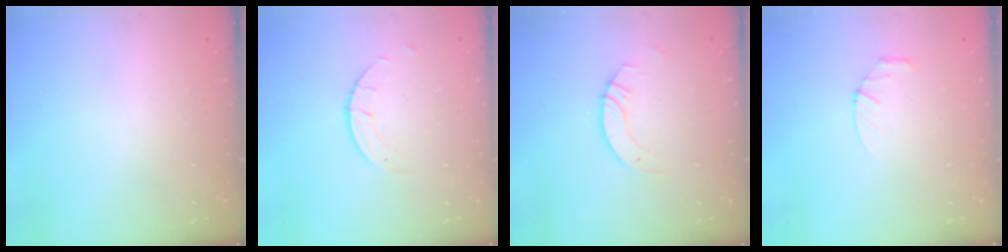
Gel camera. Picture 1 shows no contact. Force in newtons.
{"total": 1.5, "press": 1.5, "slide": 0.1}
{"total": 3.7, "press": 3.7, "slide": 0.3}
{"total": 2.8, "press": 2.8, "slide": 0.4}